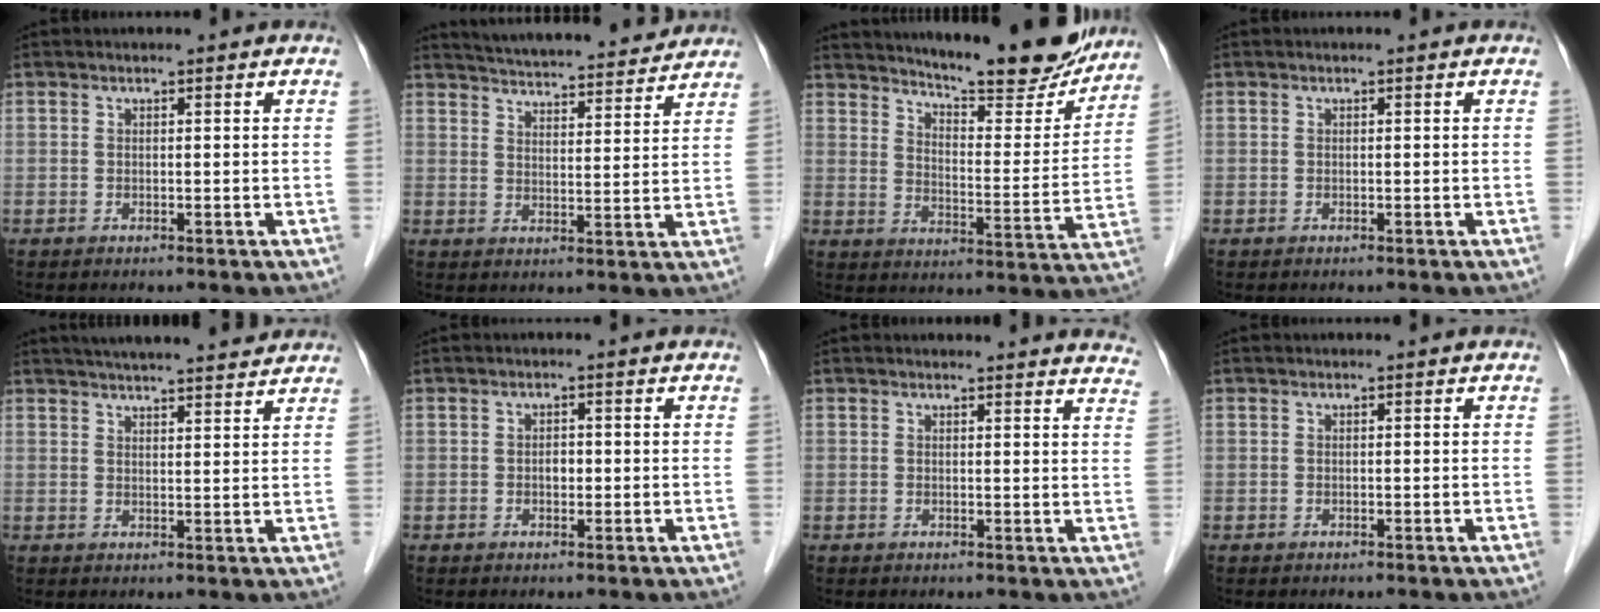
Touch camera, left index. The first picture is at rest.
{"total": 18.3, "force": [17.2, 2.5, 5.8], "torque": [-0.086, 0.012, 0.231]}
{"total": 18.5, "force": [16.7, 2.3, 7.5], "torque": [-0.108, -0.042, 0.222]}
{"total": 0.0}
{"total": 14.2, "force": [12.9, 1.7, 5.7], "torque": [-0.086, 0.025, 0.170]}
{"total": 1.3, "force": [-0.3, 0.9, 0.9], "torque": [-0.015, 0.001, -0.005]}
{"total": 11.9, "force": [11.6, 1.5, 1.8], "torque": [0.012, -0.048, 0.092]}
{"total": 0.0}